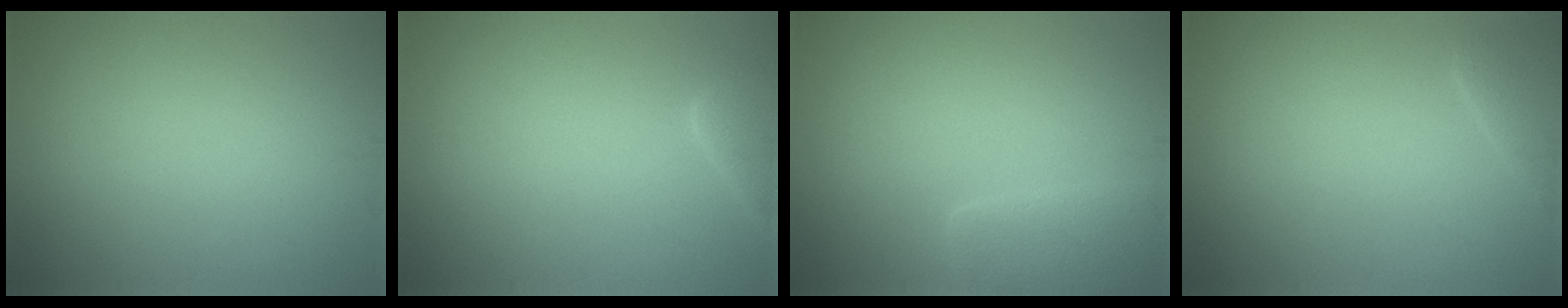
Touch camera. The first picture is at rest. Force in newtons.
{"total": 2.4, "press": 2.4, "slide": 0.3}
{"total": 4.2, "press": 4.1, "slide": 0.4}
{"total": 1.6, "press": 1.6, "slide": 0.2}